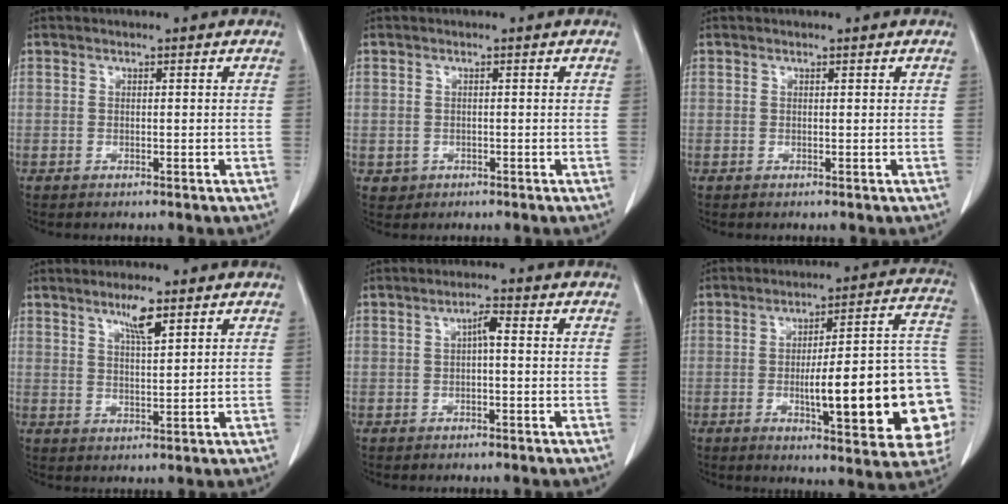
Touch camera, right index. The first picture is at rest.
{"total": 1.7, "force": [-0.4, 1.7, 0.1], "torque": [-0.002, 0.005, -0.001]}
{"total": 0.0}
{"total": 4.3, "force": [2.7, 0.4, 3.2], "torque": [-0.059, -0.002, 0.049]}
{"total": 2.2, "force": [0.1, 0.4, 2.1], "torque": [-0.037, 0.005, 0.001]}
{"total": 23.3, "force": [-4.5, 4.2, 22.4], "torque": [-0.208, 0.028, -0.047]}